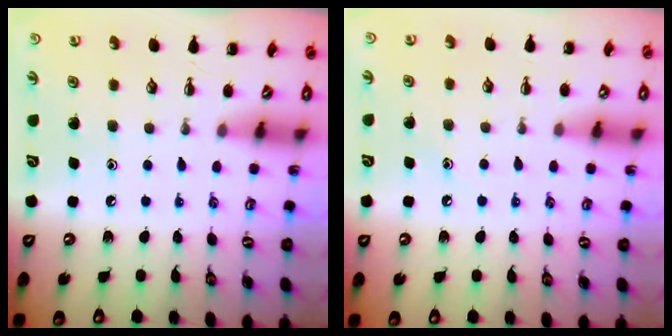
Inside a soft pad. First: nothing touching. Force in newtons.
{"total": 6.3, "press": 6.1, "slide": 1.8}